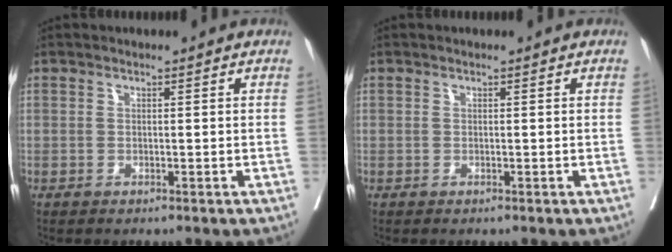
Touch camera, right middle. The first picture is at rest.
{"total": 0.0}